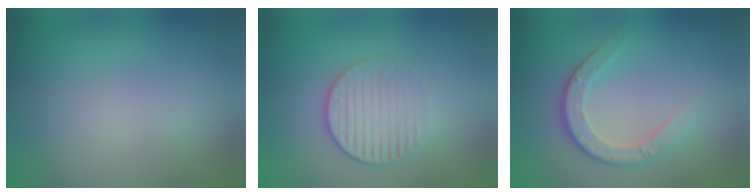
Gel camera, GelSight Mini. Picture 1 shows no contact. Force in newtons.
{"total": 3.0, "press": 2.7, "slide": 1.3}
{"total": 3.4, "press": 2.6, "slide": 2.2}